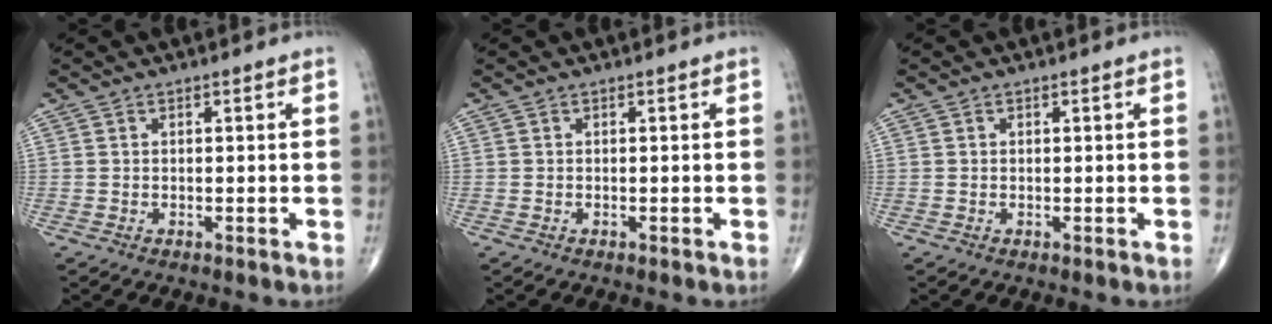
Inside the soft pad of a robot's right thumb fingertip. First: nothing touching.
{"total": 0.0}
{"total": 0.0}